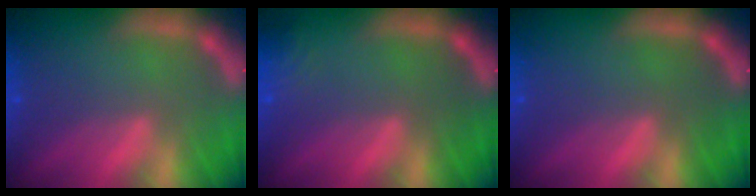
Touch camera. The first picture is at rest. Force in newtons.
{"total": 2.4}
{"total": 0.0}